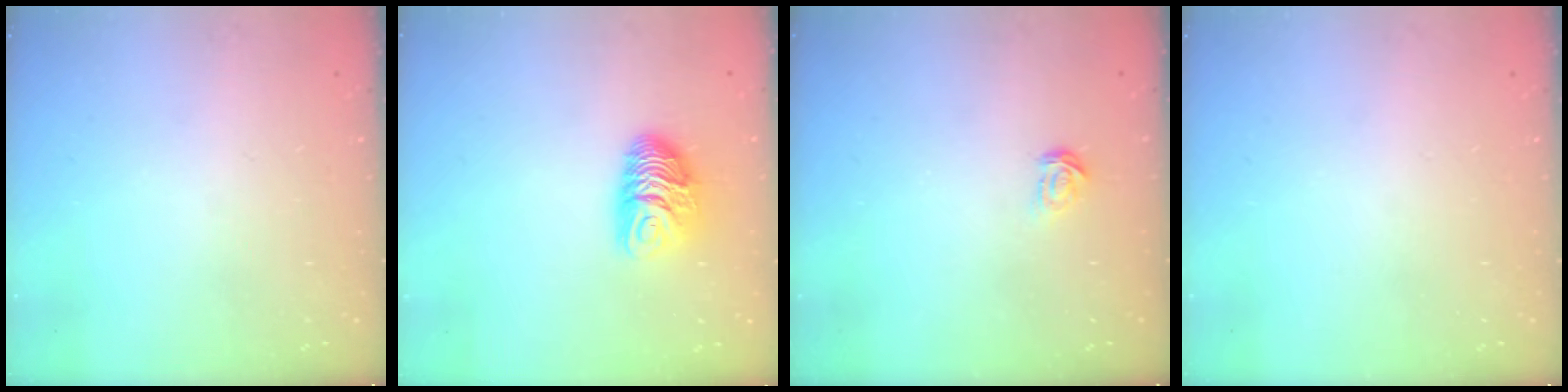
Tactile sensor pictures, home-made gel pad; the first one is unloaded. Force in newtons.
{"total": 9.0, "press": 9.0, "slide": 0.5}
{"total": 1.8, "press": 1.7, "slide": 0.2}
{"total": 0.0}